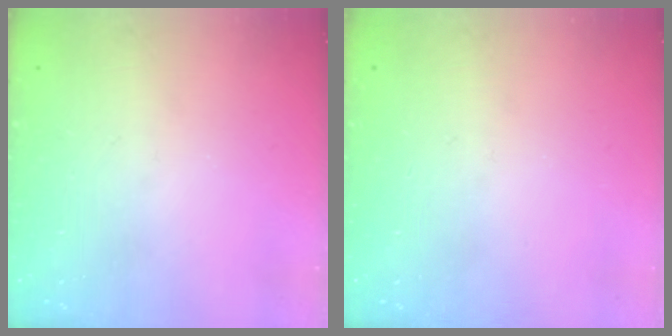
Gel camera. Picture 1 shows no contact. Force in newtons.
{"total": 0.0}